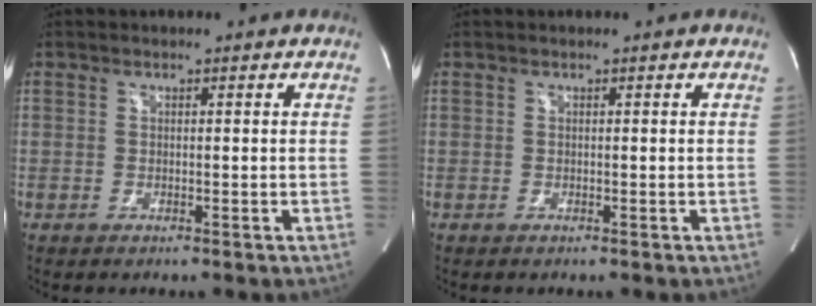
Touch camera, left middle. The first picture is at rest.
{"total": 0.0}